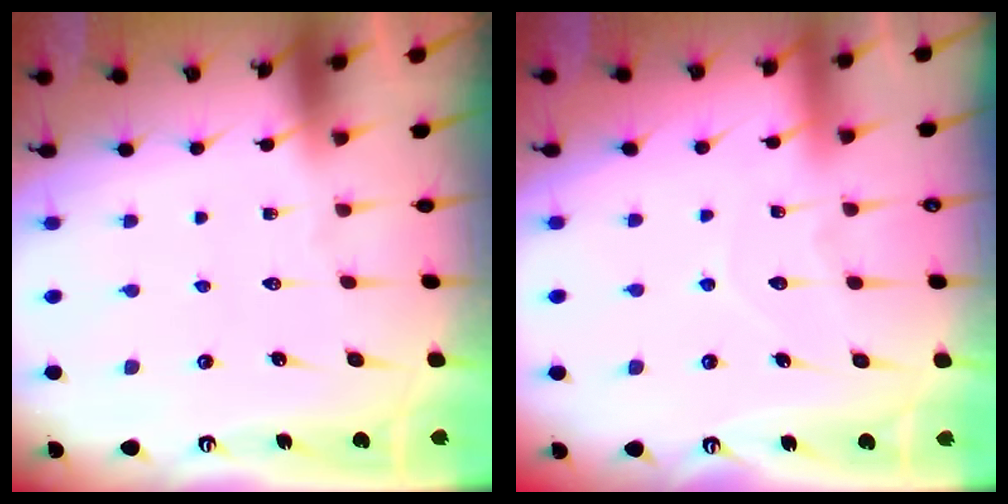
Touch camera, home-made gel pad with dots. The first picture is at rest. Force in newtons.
{"total": 5.5, "press": 5.5, "slide": 0.4}